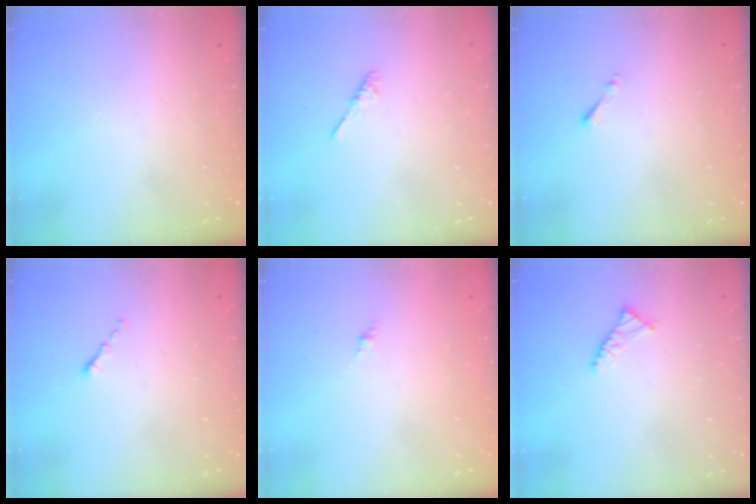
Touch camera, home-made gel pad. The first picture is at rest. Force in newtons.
{"total": 1.9, "press": 1.8, "slide": 0.5}
{"total": 0.8, "press": 0.7, "slide": 0.3}
{"total": 0.6, "press": 0.5, "slide": 0.2}
{"total": 1.1, "press": 1.0, "slide": 0.5}
{"total": 3.1, "press": 3.0, "slide": 0.7}